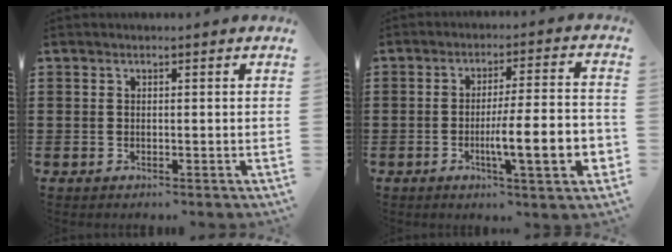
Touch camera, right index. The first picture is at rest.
{"total": 10.4, "force": [-2.9, 1.3, 9.9], "torque": [-0.169, -0.007, -0.051]}